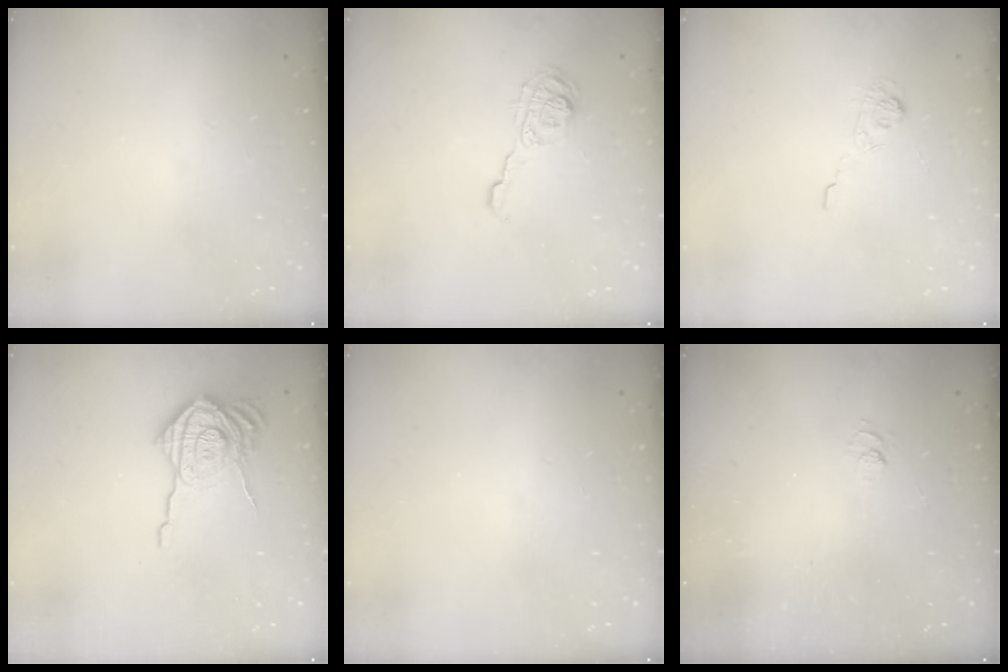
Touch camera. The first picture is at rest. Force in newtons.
{"total": 9.2, "press": 9.2, "slide": 0.4}
{"total": 3.3, "press": 2.9, "slide": 1.6}
{"total": 16.7, "press": 16.6, "slide": 1.2}
{"total": 0.0}
{"total": 2.5, "press": 2.0, "slide": 1.4}